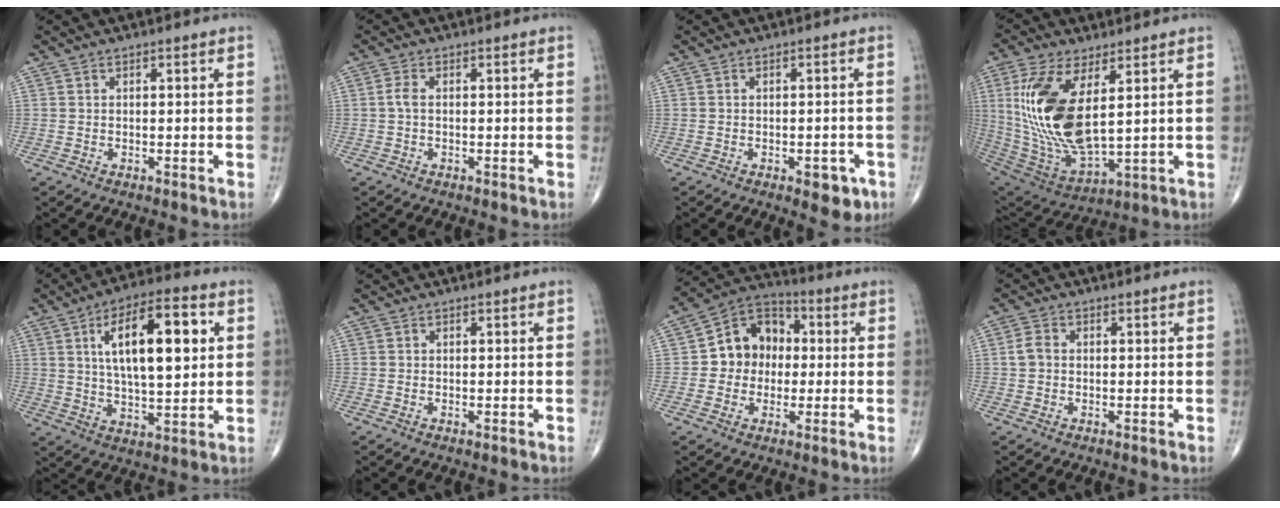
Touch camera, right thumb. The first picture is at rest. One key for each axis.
{"total": 1.7, "fx": -0.1, "fy": 0.8, "fz": 1.5, "tx": -0.031, "ty": 0.001, "tz": -0.004}
{"total": 4.8, "fx": -2.3, "fy": 2.4, "fz": 3.5, "tx": -0.023, "ty": 0.006, "tz": -0.022}
{"total": 19.8, "fx": 4.3, "fy": 8.7, "fz": 17.3, "tx": -0.360, "ty": -0.028, "tz": 0.096}
{"total": 17.1, "fx": 4.4, "fy": 6.7, "fz": 15.1, "tx": -0.229, "ty": 0.001, "tz": 0.070}
{"total": 0.0}
{"total": 11.4, "fx": 0.1, "fy": 9.6, "fz": 6.1, "tx": -0.059, "ty": 0.029, "tz": -0.010}
{"total": 2.5, "fx": 0.0, "fy": 1.9, "fz": 1.6, "tx": -0.032, "ty": 0.008, "tz": -0.004}